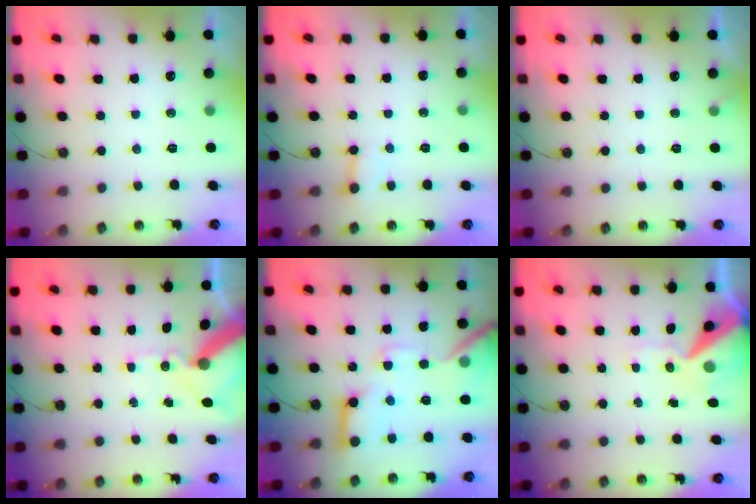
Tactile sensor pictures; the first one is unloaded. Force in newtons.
{"total": 3.0, "press": 3.0, "slide": 0.3}
{"total": 4.4, "press": 4.4, "slide": 0.2}
{"total": 12.7, "press": 12.5, "slide": 1.9}
{"total": 16.8, "press": 16.7, "slide": 1.9}
{"total": 12.1, "press": 12.0, "slide": 1.6}